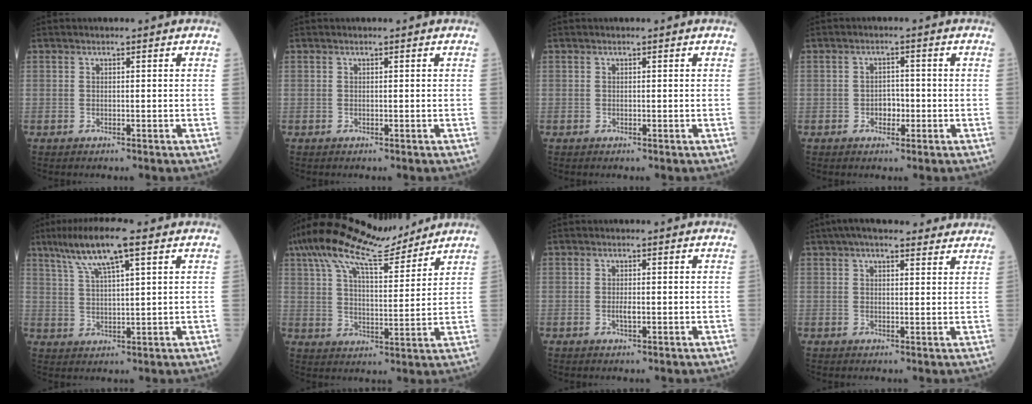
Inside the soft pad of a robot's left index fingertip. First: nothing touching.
{"total": 0.0}
{"total": 0.0}
{"total": 2.4, "force": [-0.7, 1.6, 1.6], "torque": [-0.019, 0.006, -0.011]}
{"total": 9.3, "force": [5.7, 1.0, 7.3], "torque": [-0.143, 0.022, 0.102]}
{"total": 15.6, "force": [13.0, 2.8, 8.1], "torque": [-0.153, 0.026, 0.216]}
{"total": 1.2, "force": [-0.2, 0.3, 1.1], "torque": [-0.024, -0.002, -0.003]}
{"total": 11.4, "force": [9.4, 3.1, 5.6], "torque": [-0.074, 0.041, 0.125]}